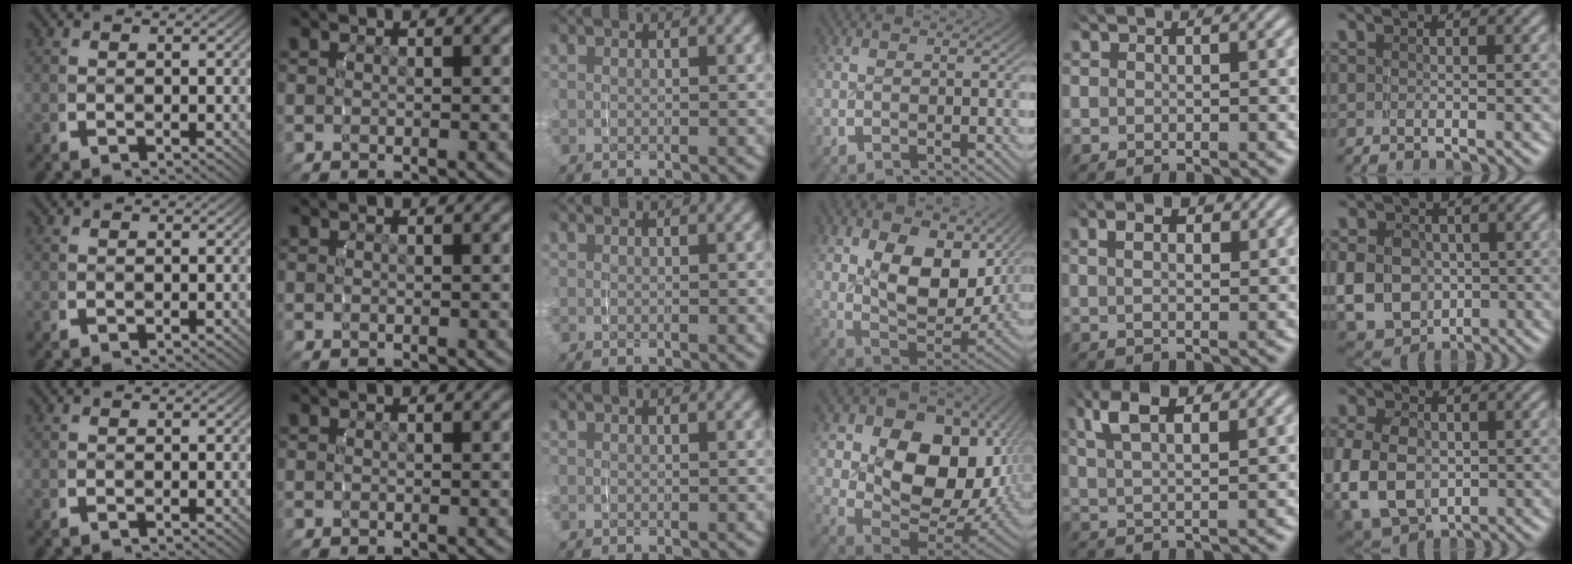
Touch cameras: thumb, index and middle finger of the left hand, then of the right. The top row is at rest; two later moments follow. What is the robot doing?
{"motion": "grasp_and_lifting", "object": "towel"}